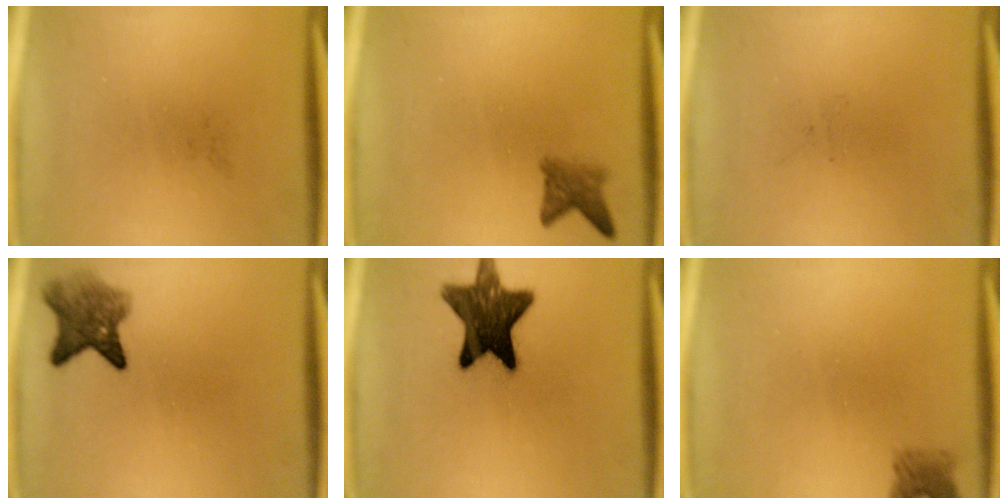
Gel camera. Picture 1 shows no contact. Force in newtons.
{"total": 2.5}
{"total": 0.0}
{"total": 5.5}
{"total": 13.3}
{"total": 2.1}